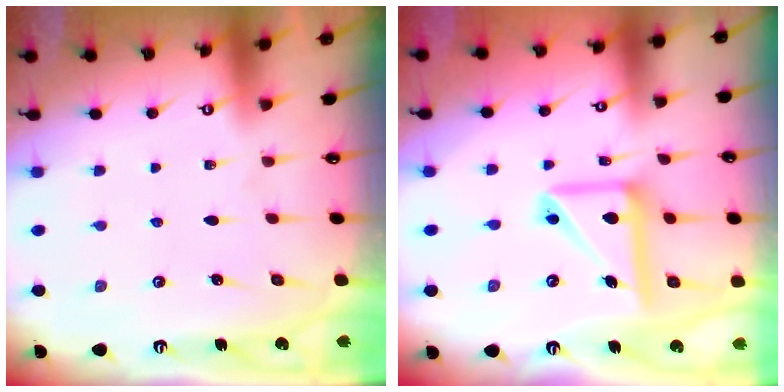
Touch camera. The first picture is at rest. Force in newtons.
{"total": 13.7, "press": 13.6, "slide": 2.2}